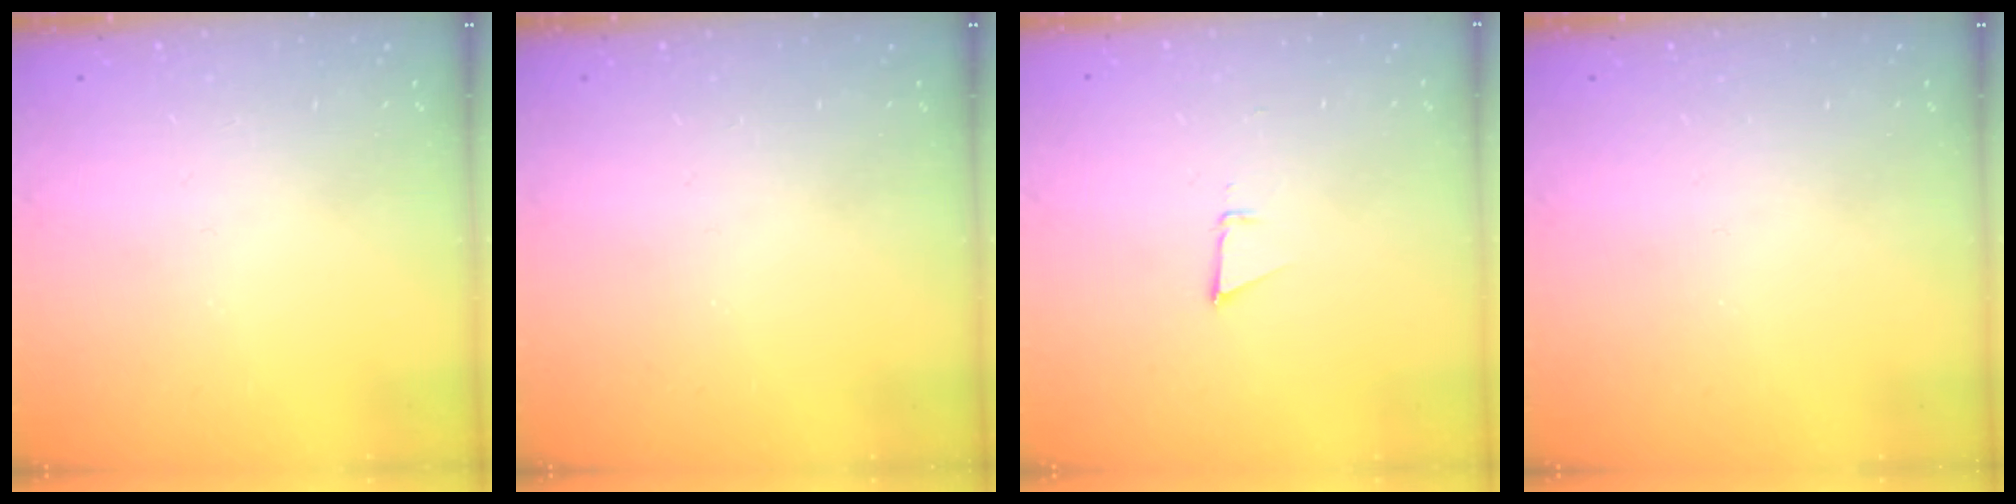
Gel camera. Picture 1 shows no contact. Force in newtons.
{"total": 0.0}
{"total": 3.0, "press": 2.9, "slide": 0.8}
{"total": 0.0}